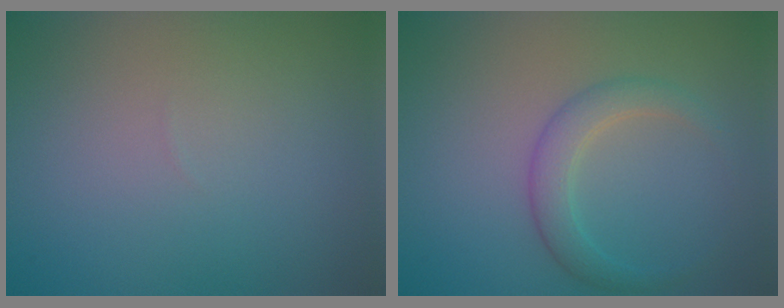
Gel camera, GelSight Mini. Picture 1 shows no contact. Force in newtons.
{"total": 2.8, "press": 2.8, "slide": 0.0}